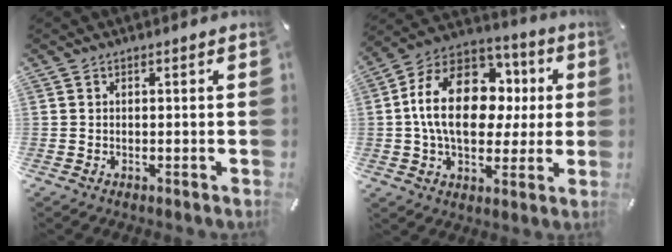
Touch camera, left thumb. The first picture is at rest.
{"total": 21.2, "force": [2.6, 15.0, 14.7], "torque": [-0.275, 0.009, 0.047]}